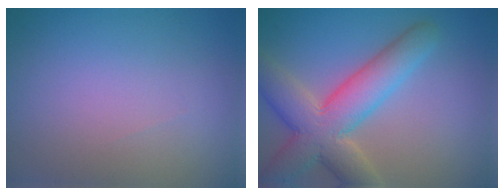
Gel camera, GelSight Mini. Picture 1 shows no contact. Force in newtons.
{"total": 8.2, "press": 8.1, "slide": 0.8}